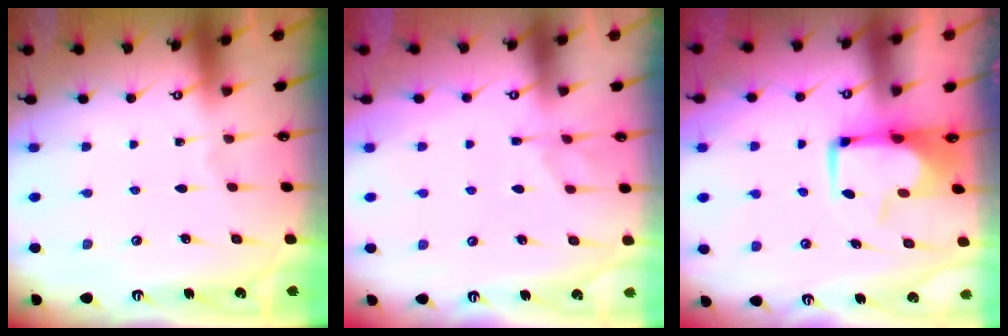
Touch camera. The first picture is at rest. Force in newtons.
{"total": 4.9, "press": 4.7, "slide": 1.3}
{"total": 0.9, "press": 0.1, "slide": 0.9}